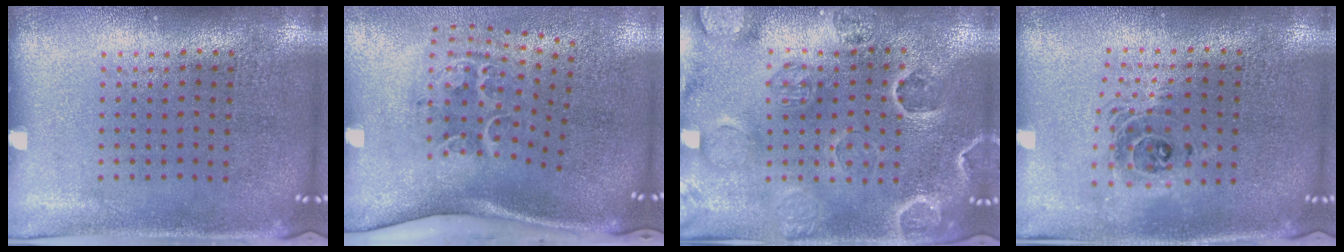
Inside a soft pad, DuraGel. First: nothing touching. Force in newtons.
{"total": 2.3, "press": 1.4, "slide": 1.9}
{"total": 2.7, "press": 2.6, "slide": 0.5}
{"total": 1.6, "press": 1.3, "slide": 0.8}